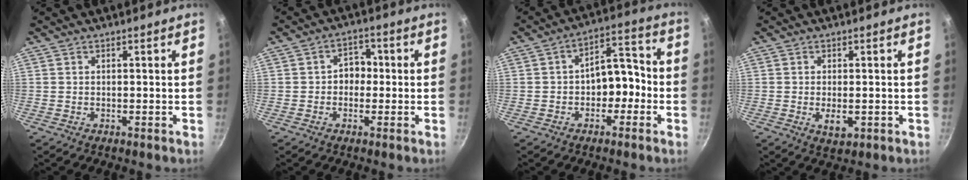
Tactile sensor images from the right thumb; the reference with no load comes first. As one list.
[{"total": 4.4, "force": [-0.3, 3.5, 2.7], "torque": [-0.013, 0.016, -0.015]}, {"total": 9.2, "force": [-1.7, 5.9, 6.9], "torque": [-0.063, 0.042, -0.039]}, {"total": 3.3, "force": [-0.7, 1.7, 2.8], "torque": [-0.044, -0.005, -0.007]}]